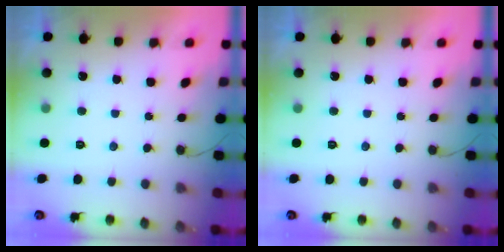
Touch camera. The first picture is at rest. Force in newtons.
{"total": 0.0}